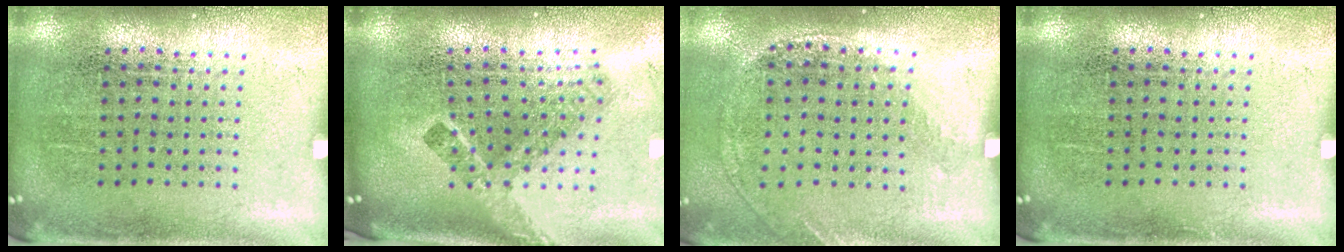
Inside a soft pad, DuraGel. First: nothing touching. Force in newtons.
{"total": 2.4, "press": 1.5, "slide": 1.9}
{"total": 1.2, "press": 1.0, "slide": 0.7}
{"total": 0.0}